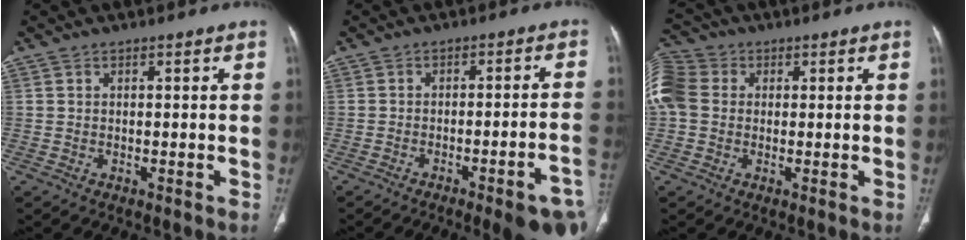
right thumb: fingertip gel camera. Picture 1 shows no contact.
{"total": 13.6, "force": [-7.1, 2.1, 11.4], "torque": [-0.107, 0.035, -0.089]}
{"total": 11.7, "force": [1.6, 9.8, 6.3], "torque": [-0.161, 0.032, 0.027]}